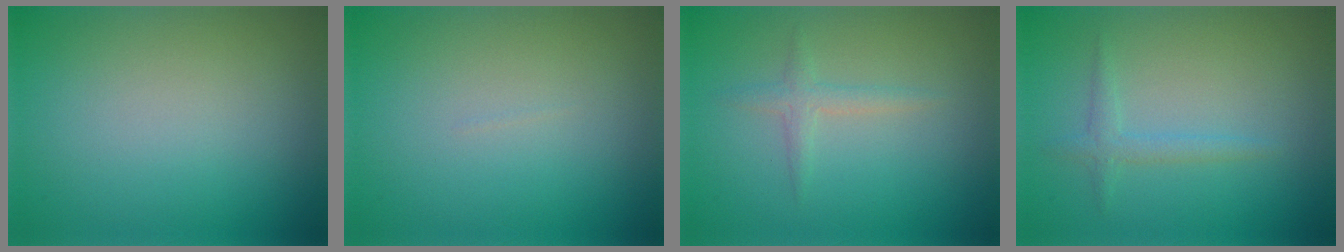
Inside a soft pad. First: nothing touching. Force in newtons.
{"total": 0.0}
{"total": 1.5, "press": 1.5, "slide": 0.1}
{"total": 1.4, "press": 1.4, "slide": 0.1}